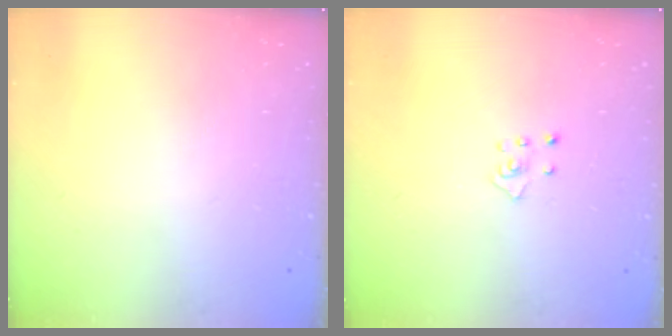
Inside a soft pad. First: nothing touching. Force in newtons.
{"total": 3.7, "press": 3.6, "slide": 0.4}